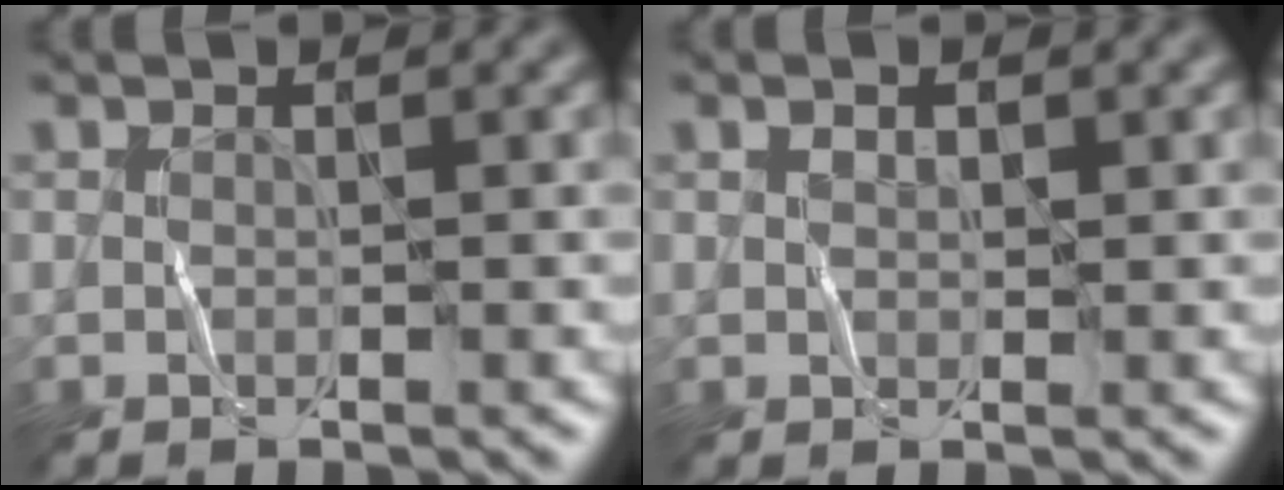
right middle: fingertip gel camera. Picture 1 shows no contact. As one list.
[{"total": 0.7, "force": [0.4, 0.4, 0.5], "torque": [-0.011, 0.004, 0.004]}]